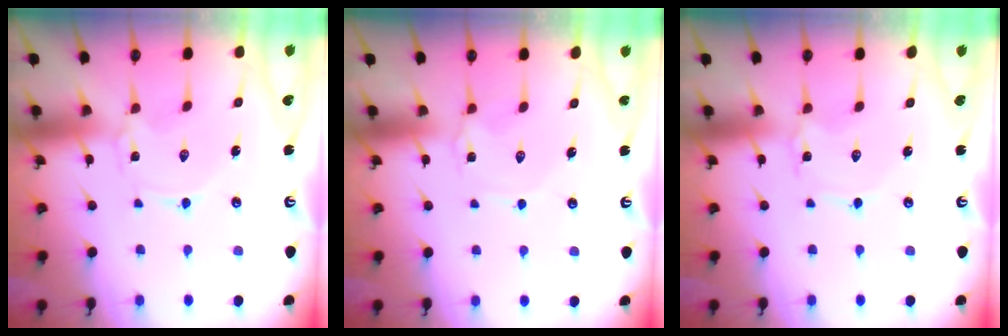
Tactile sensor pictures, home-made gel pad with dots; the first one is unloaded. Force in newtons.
{"total": 3.0, "press": 2.9, "slide": 0.4}
{"total": 0.6, "press": 0.6, "slide": 0.1}